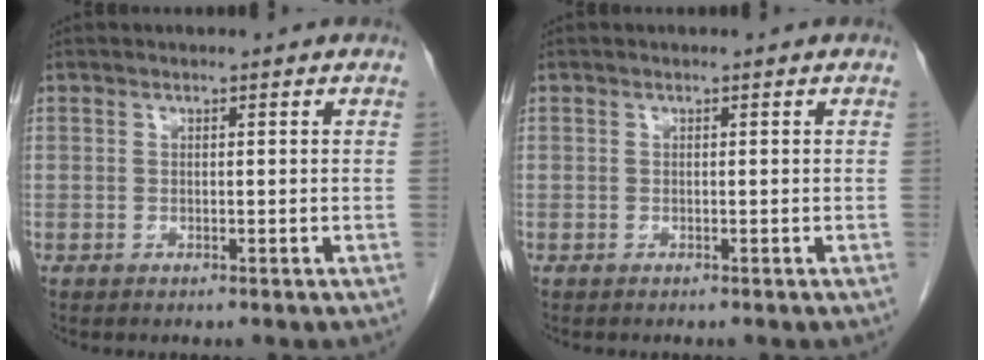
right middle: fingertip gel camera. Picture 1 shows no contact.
{"total": 0.0}